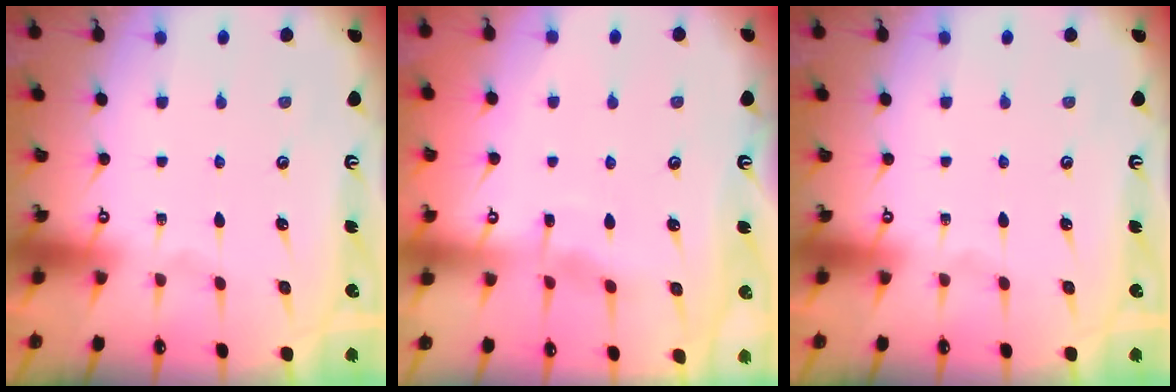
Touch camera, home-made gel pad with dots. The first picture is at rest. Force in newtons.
{"total": 4.2, "press": 4.2, "slide": 0.4}
{"total": 0.0}